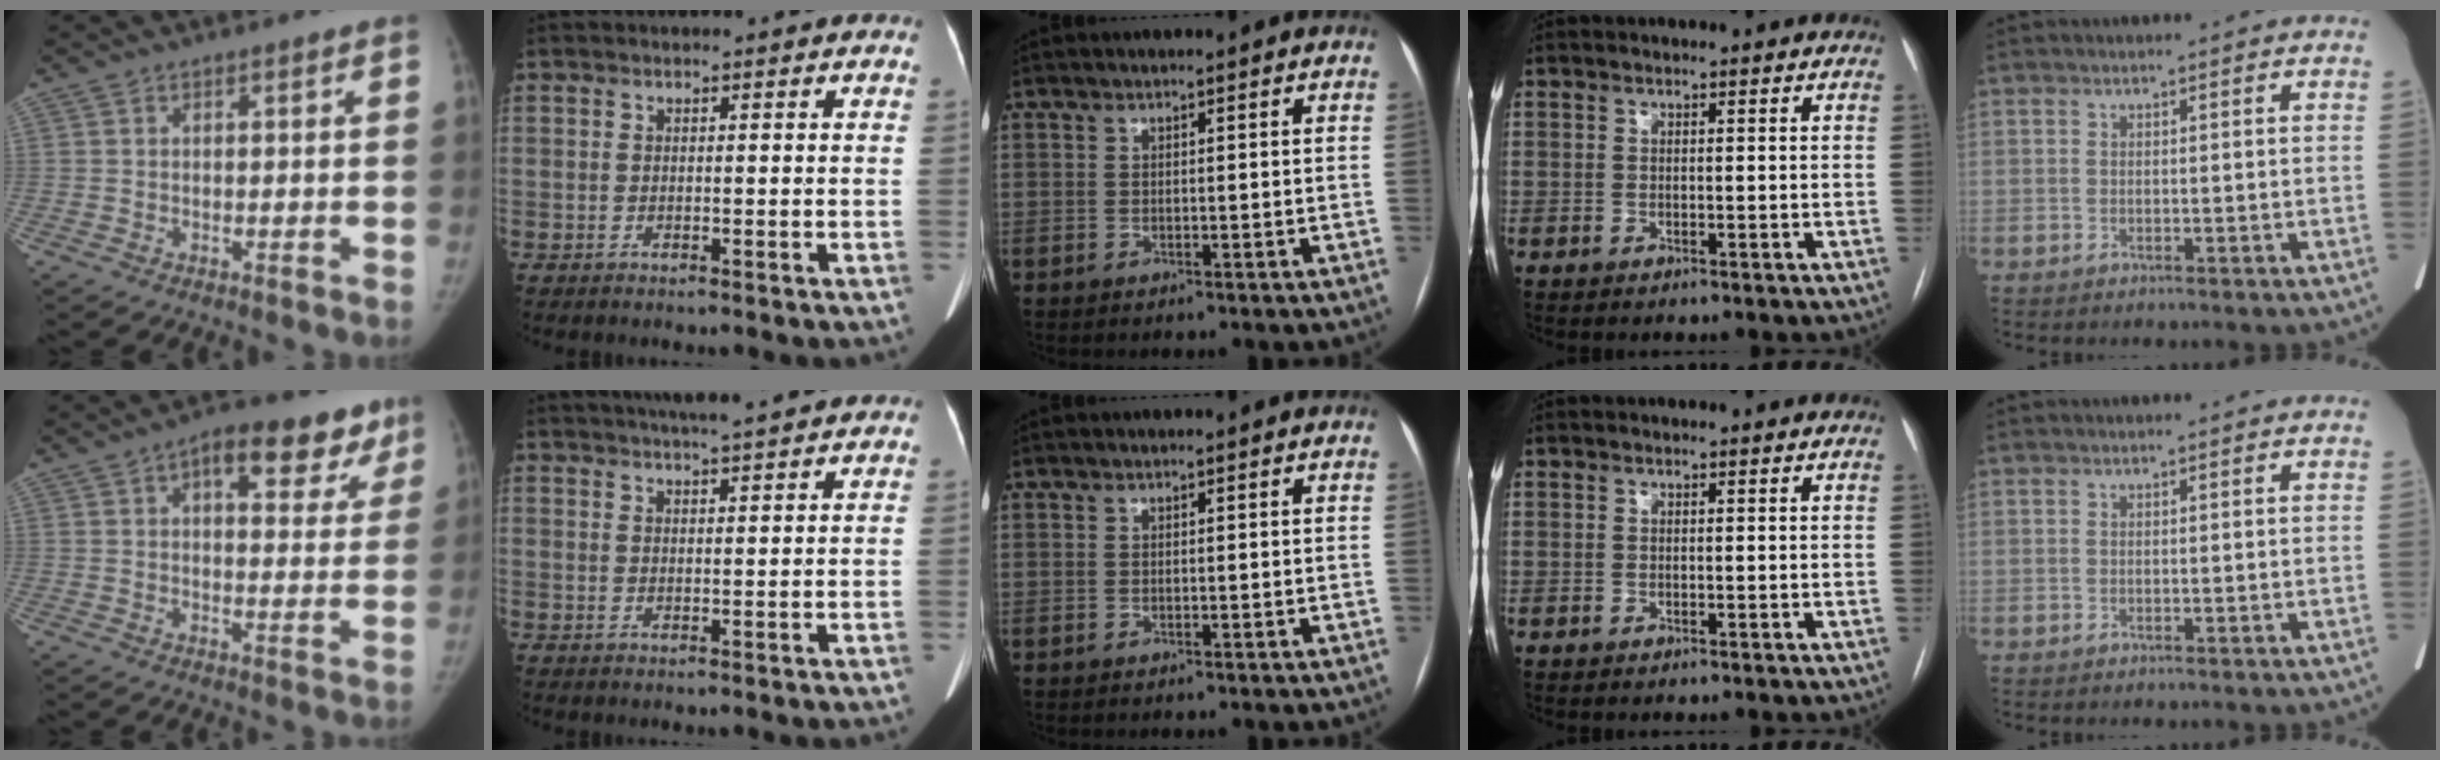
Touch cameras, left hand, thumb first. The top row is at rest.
{"thumb": {"total": 13.2, "force": [7.0, 6.4, 9.2], "torque": [-0.072, -0.008, 0.088]}, "index": {"total": 8.0, "force": [7.0, 0.3, 3.9], "torque": [-0.060, 0.025, 0.098]}}